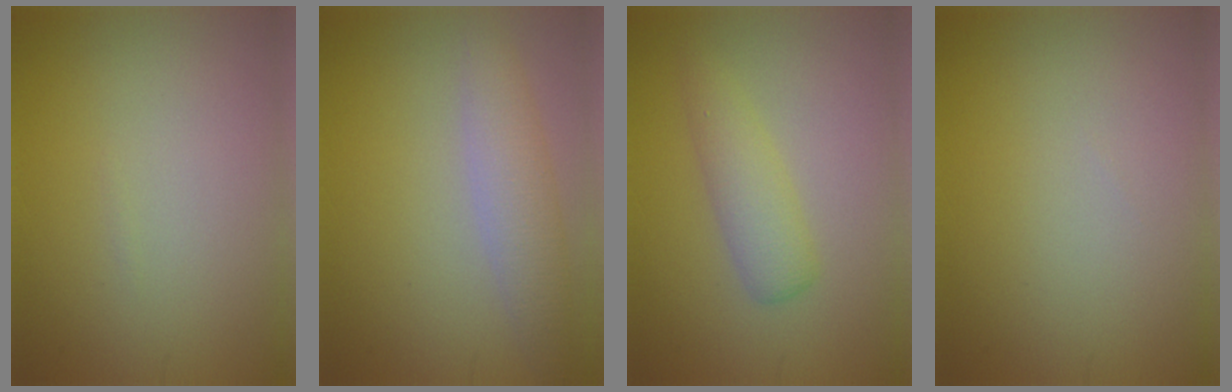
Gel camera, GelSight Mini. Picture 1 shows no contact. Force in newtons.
{"total": 3.2, "press": 3.2, "slide": 0.0}
{"total": 2.8, "press": 2.8, "slide": 0.0}
{"total": 0.0}